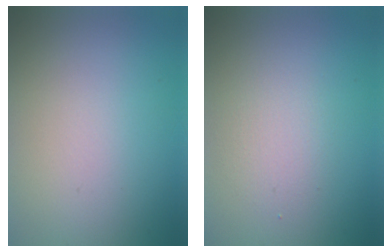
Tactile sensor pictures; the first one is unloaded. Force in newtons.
{"total": 1.7, "press": 1.7, "slide": 0.0}